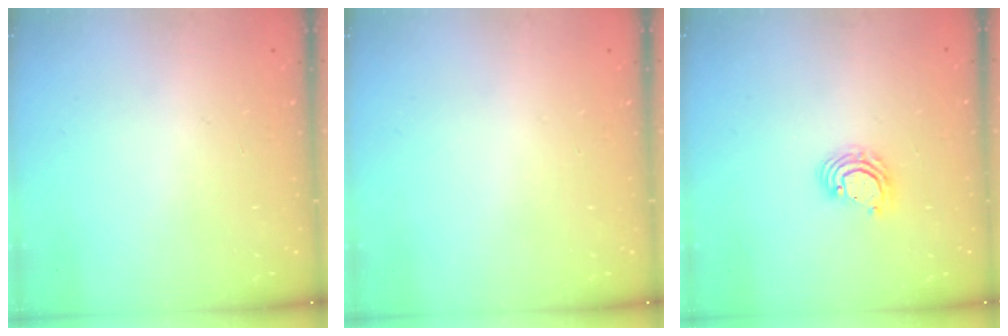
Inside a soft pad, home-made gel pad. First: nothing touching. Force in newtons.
{"total": 0.0}
{"total": 5.1, "press": 5.1, "slide": 0.4}